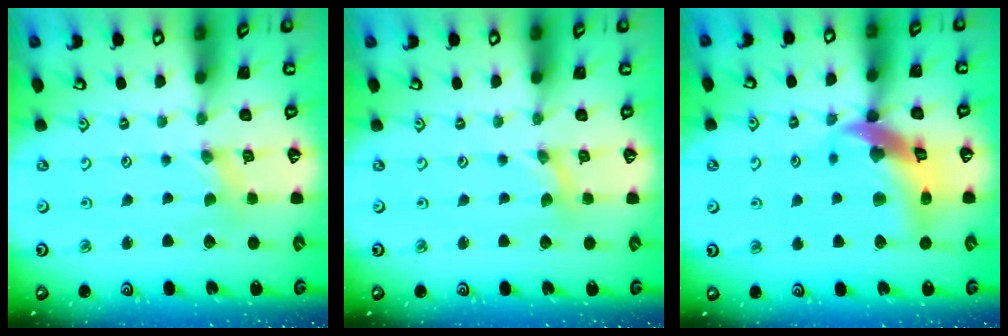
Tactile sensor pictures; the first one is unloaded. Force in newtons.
{"total": 0.0}
{"total": 16.2, "press": 16.1, "slide": 2.2}